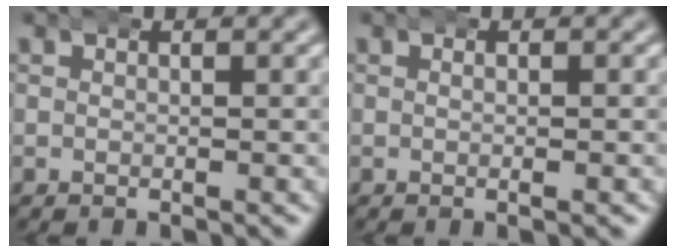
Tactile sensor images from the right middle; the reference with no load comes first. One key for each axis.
{"total": 0.7, "fx": 0.2, "fy": 0.0, "fz": 0.7, "tx": -0.005, "ty": 0.006, "tz": -0.005}